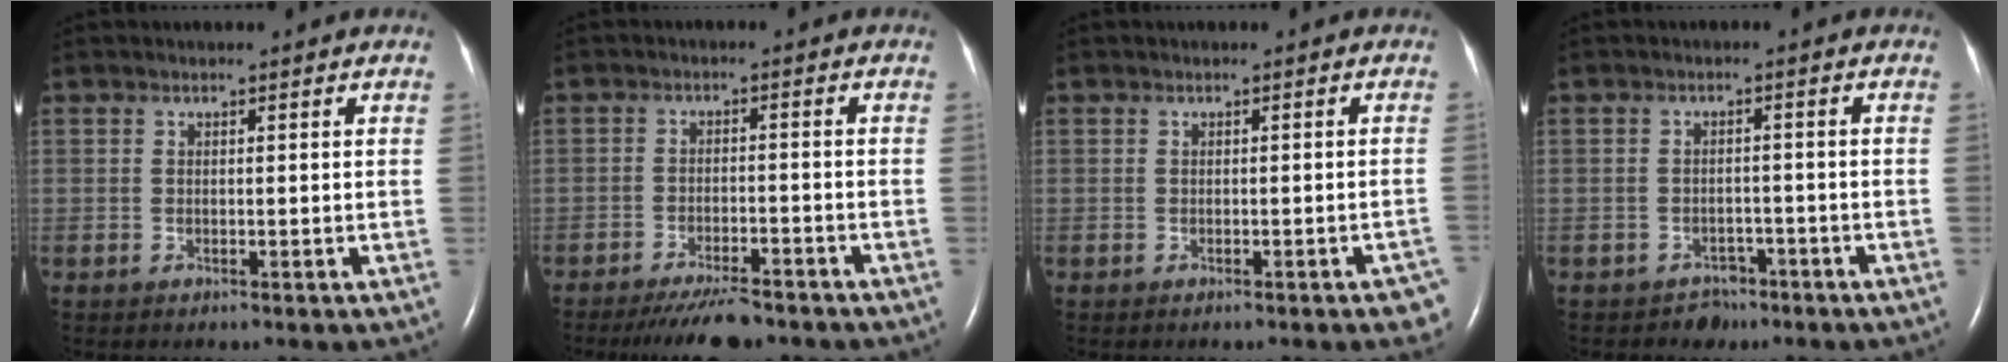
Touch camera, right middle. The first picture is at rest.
{"total": 7.3, "force": [-6.3, 1.4, 3.5], "torque": [-0.058, -0.015, -0.102]}
{"total": 3.3, "force": [-2.6, 0.7, 2.0], "torque": [0.001, 0.000, -0.030]}
{"total": 2.8, "force": [-2.0, 2.0, -0.1], "torque": [-0.005, 0.010, -0.027]}